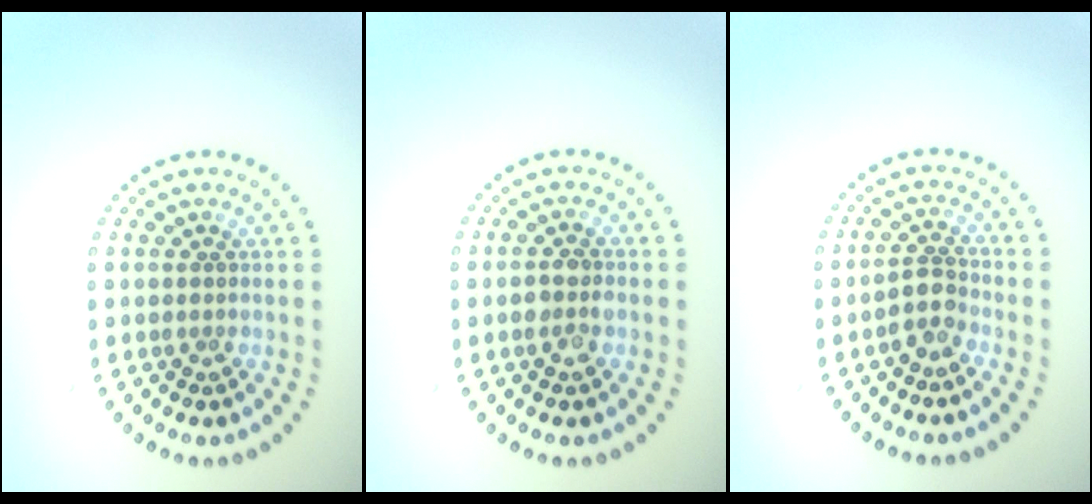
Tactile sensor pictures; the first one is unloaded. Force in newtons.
{"total": 2.1, "press": 2.0, "slide": 0.4}
{"total": 2.1, "press": 1.6, "slide": 1.3}